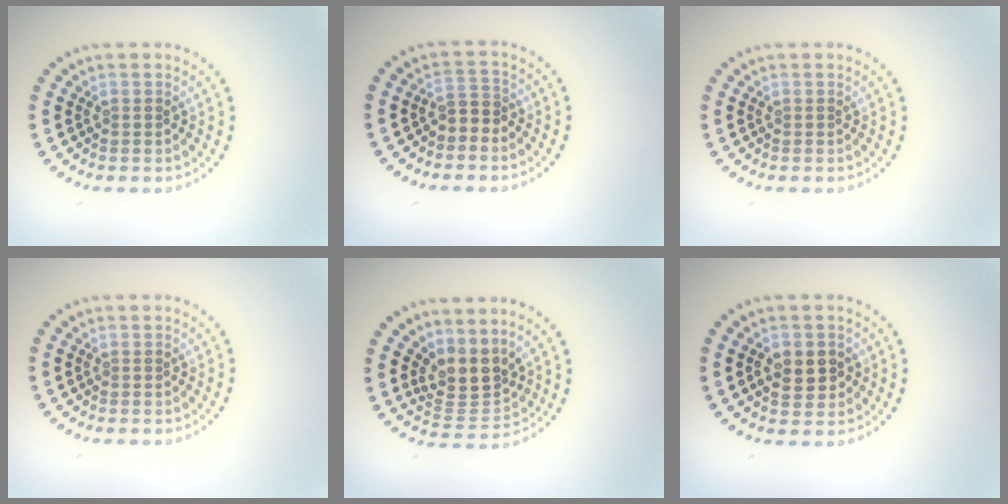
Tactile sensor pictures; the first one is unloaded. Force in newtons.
{"total": 1.8, "press": 1.5, "slide": 0.9}
{"total": 0.0}
{"total": 0.0}
{"total": 3.7, "press": 2.7, "slide": 2.5}
{"total": 2.8, "press": 2.8, "slide": 0.3}